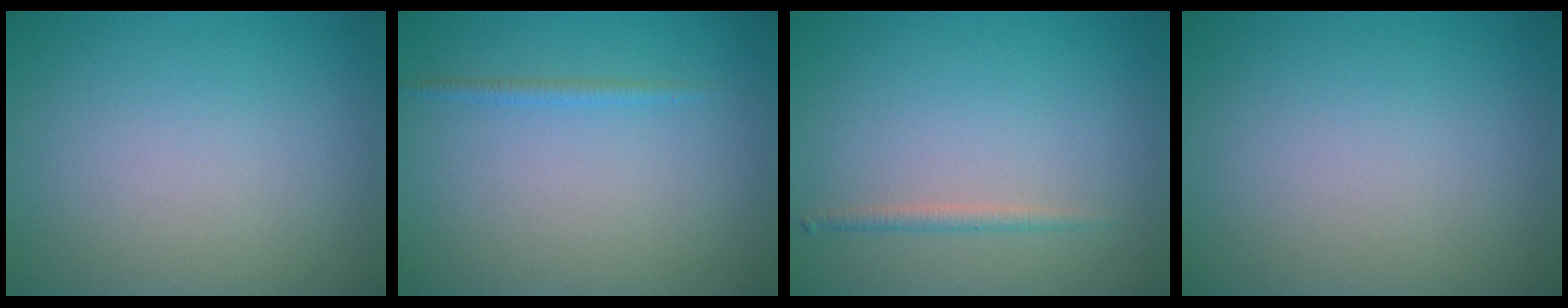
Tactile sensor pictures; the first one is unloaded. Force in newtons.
{"total": 0.8, "press": 0.8, "slide": 0.1}
{"total": 1.1, "press": 1.1, "slide": 0.0}
{"total": 0.0}